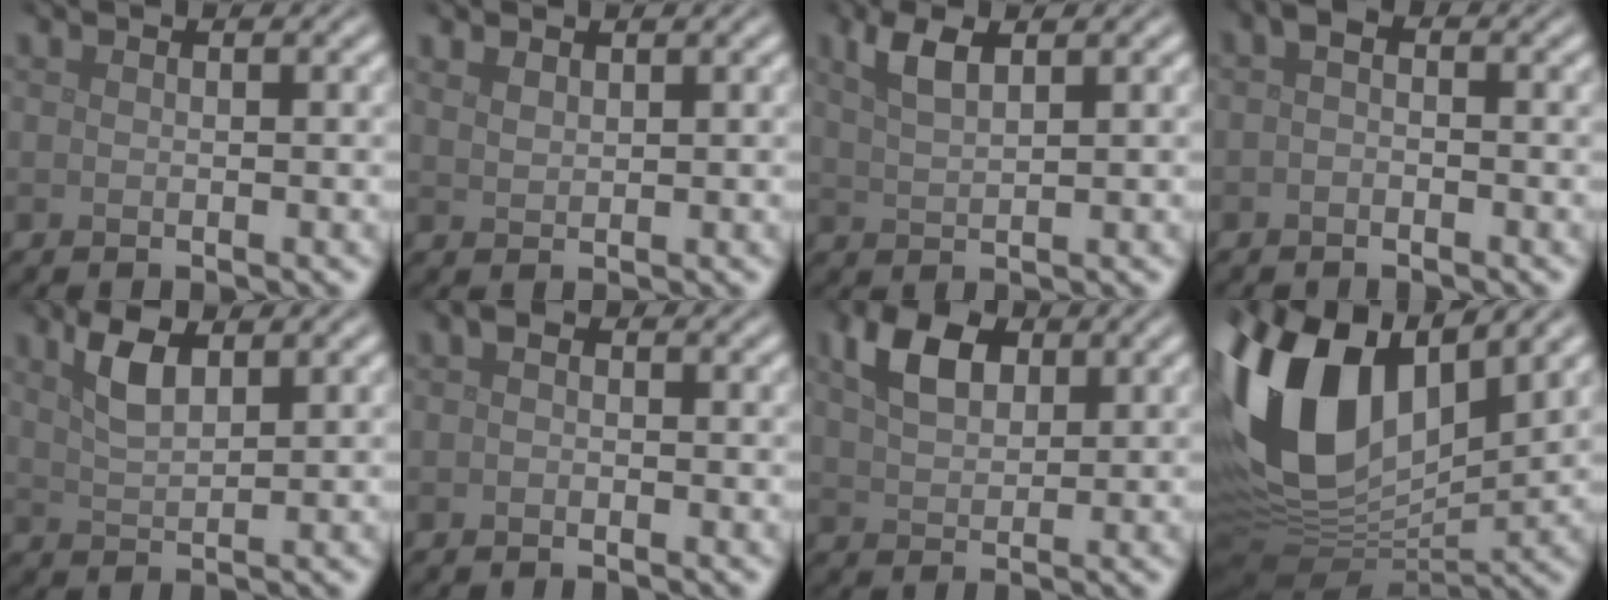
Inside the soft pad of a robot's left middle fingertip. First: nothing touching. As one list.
[{"total": 1.3, "force": [1.1, 0.6, 0.5], "torque": [-0.014, 0.000, 0.025]}, {"total": 2.7, "force": [1.7, 0.9, 2.0], "torque": [-0.043, 0.003, 0.033]}, {"total": 1.1, "force": [-0.3, 0.6, 0.9], "torque": [-0.018, 0.003, -0.009]}, {"total": 3.3, "force": [1.9, 1.3, 2.4], "torque": [-0.051, 0.004, 0.037]}, {"total": 0.9, "force": [0.0, 0.6, 0.6], "torque": [-0.012, 0.002, -0.005]}, {"total": 4.6, "force": [2.0, 2.9, 3.0], "torque": [-0.064, 0.008, 0.035]}, {"total": 15.2, "force": [4.4, 8.8, 11.6], "torque": [-0.257, 0.016, 0.076]}]